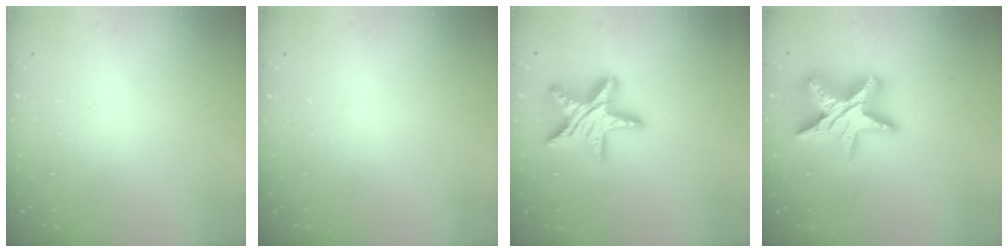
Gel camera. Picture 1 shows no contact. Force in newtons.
{"total": 0.0}
{"total": 17.4, "press": 17.3, "slide": 1.5}
{"total": 20.2, "press": 20.2, "slide": 1.5}